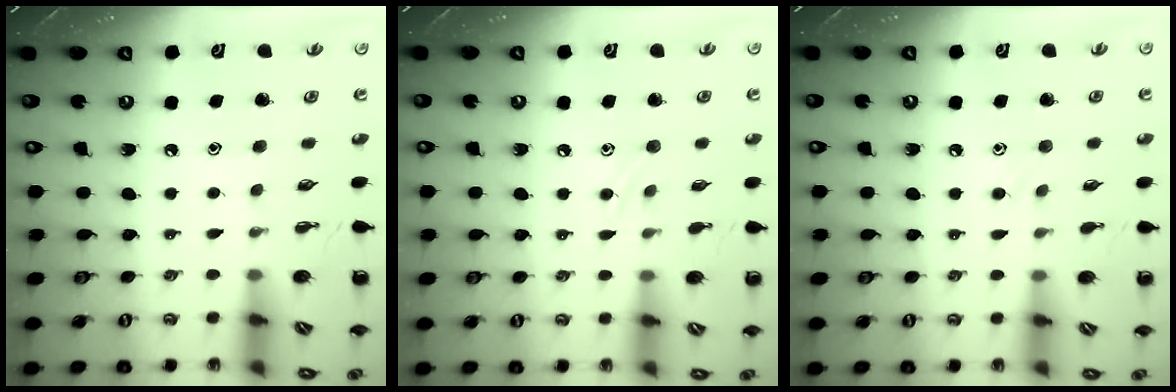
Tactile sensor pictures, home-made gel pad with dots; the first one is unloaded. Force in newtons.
{"total": 7.3, "press": 7.0, "slide": 1.9}
{"total": 6.7, "press": 6.2, "slide": 2.4}